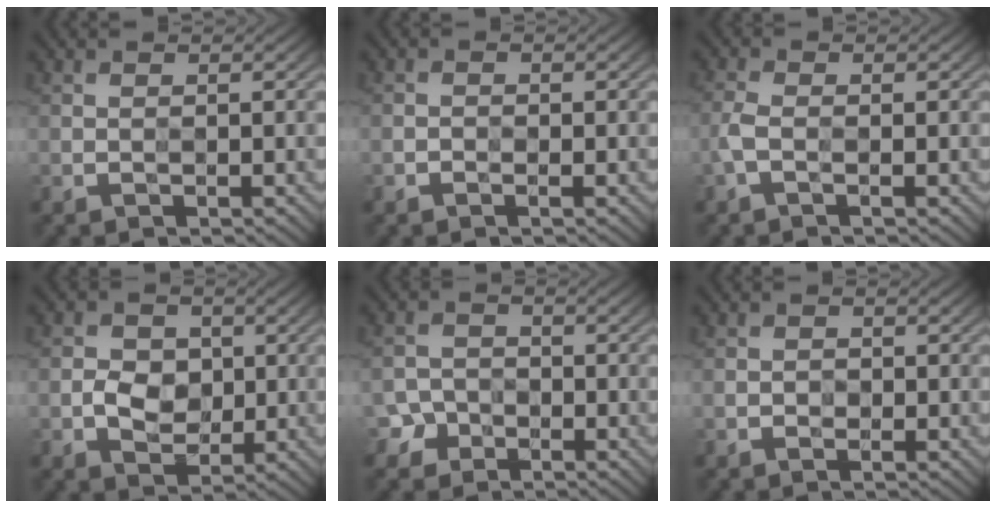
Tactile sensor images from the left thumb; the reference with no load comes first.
{"total": 0.9, "force": [-0.8, 0.4, -0.2], "torque": [0.014, -0.001, -0.015]}
{"total": 2.6, "force": [-1.4, 1.2, 1.8], "torque": [-0.043, -0.001, -0.029]}
{"total": 3.6, "force": [-0.3, 3.2, 1.5], "torque": [-0.023, 0.001, -0.009]}
{"total": 3.0, "force": [-2.0, 2.2, -0.3], "torque": [0.014, -0.002, -0.046]}
{"total": 1.0, "force": [-0.5, 0.9, 0.1], "torque": [0.009, 0.000, -0.011]}